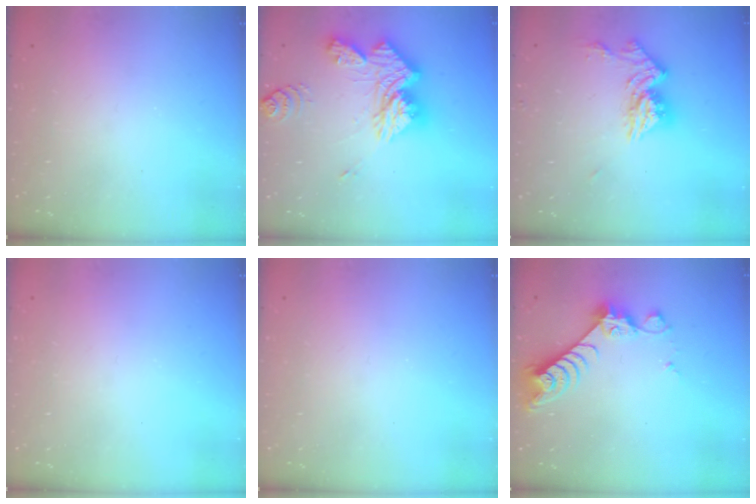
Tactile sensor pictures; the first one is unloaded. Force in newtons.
{"total": 19.3, "press": 19.1, "slide": 2.0}
{"total": 11.7, "press": 11.7, "slide": 0.8}
{"total": 0.0}
{"total": 0.0}
{"total": 8.1, "press": 8.1, "slide": 0.7}